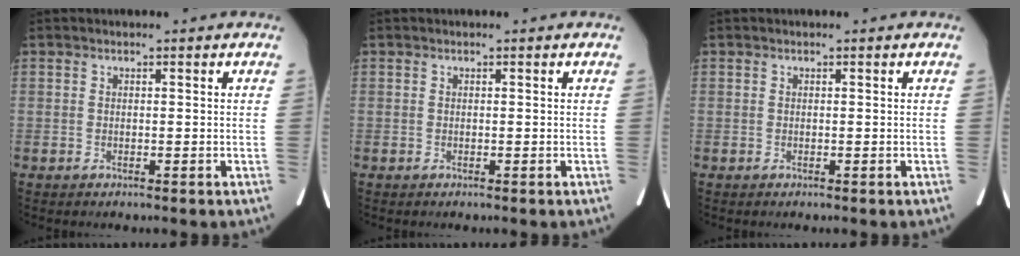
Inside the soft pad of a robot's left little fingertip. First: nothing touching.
{"total": 0.0}
{"total": 0.0}